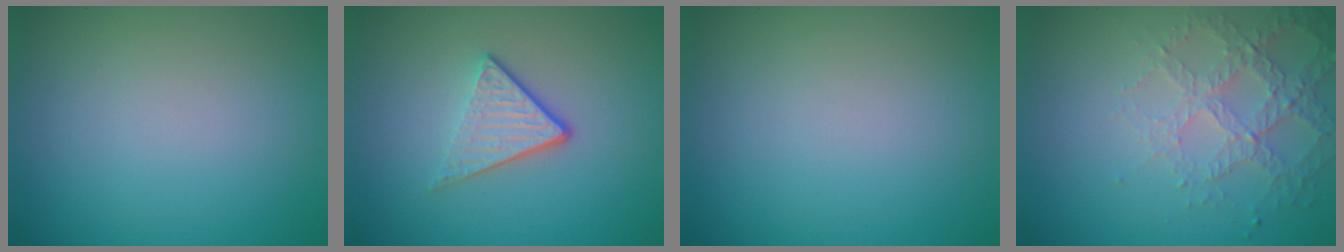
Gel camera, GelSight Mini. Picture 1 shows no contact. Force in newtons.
{"total": 3.6, "press": 2.6, "slide": 2.5}
{"total": 0.0}
{"total": 4.1, "press": 3.1, "slide": 2.8}